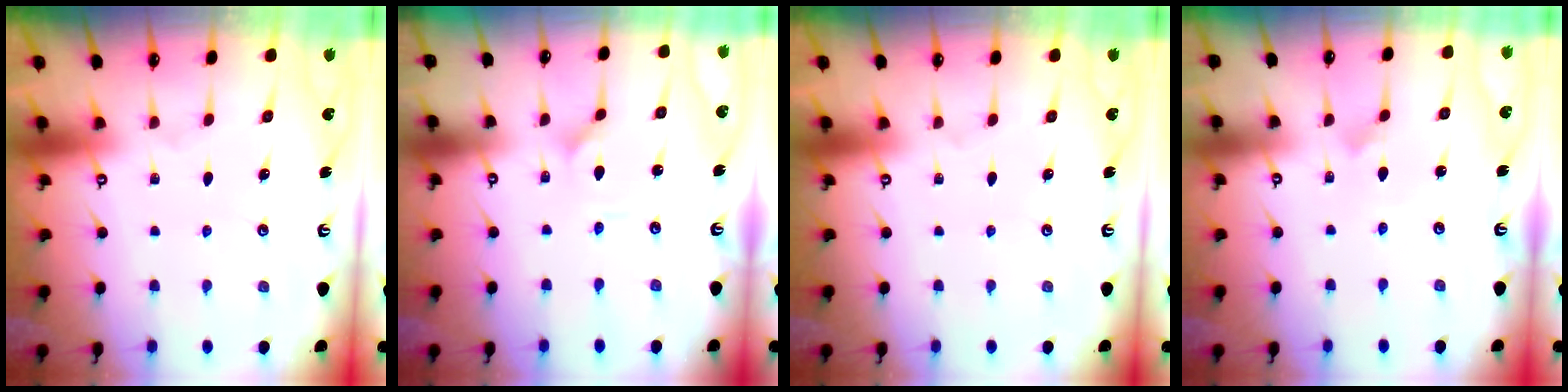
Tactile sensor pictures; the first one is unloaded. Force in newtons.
{"total": 2.2, "press": 2.2, "slide": 0.1}
{"total": 0.0}
{"total": 2.4, "press": 2.4, "slide": 0.1}